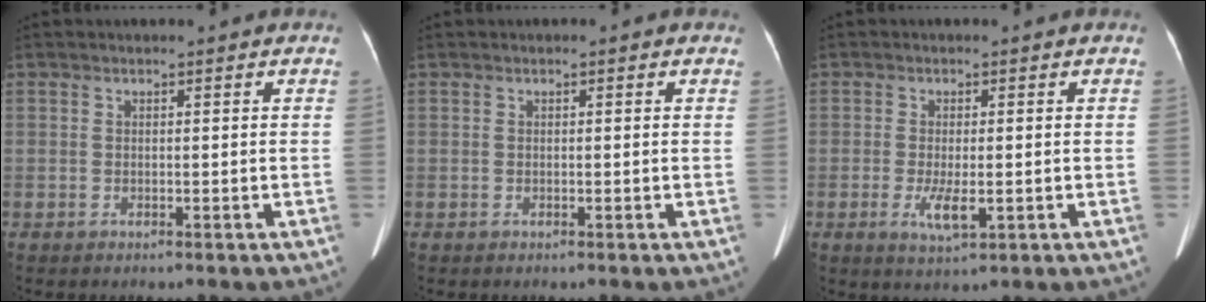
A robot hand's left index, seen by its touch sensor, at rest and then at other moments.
{"total": 0.0}
{"total": 3.7, "force": [-1.1, 1.1, 3.4], "torque": [-0.071, -0.009, -0.013]}